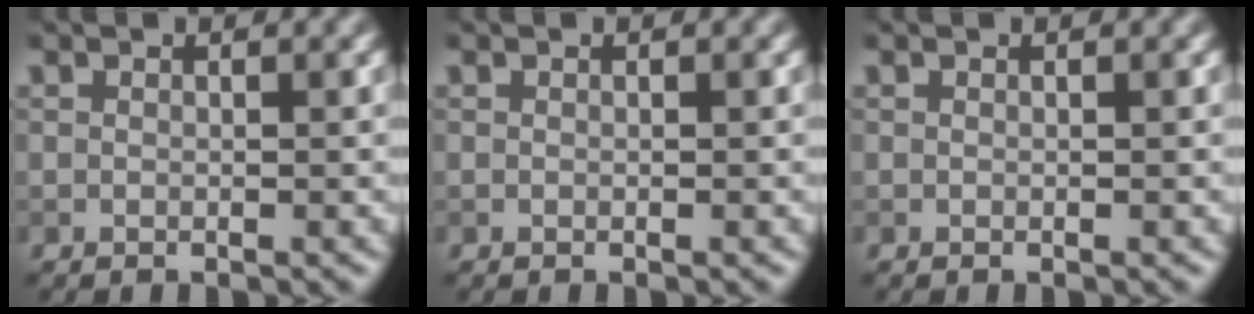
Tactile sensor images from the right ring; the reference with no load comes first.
{"total": 0.0}
{"total": 0.0}